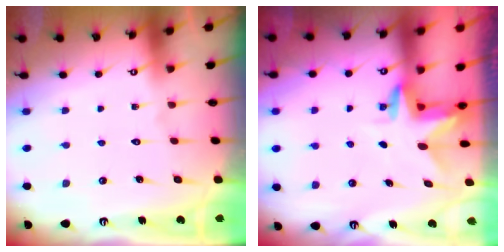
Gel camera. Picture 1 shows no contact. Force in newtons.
{"total": 3.0, "press": 3.0, "slide": 0.2}